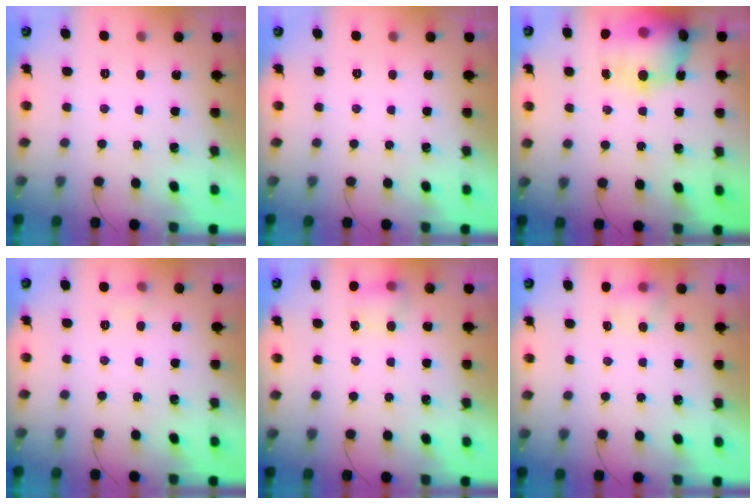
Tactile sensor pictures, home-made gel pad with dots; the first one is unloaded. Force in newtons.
{"total": 0.0}
{"total": 18.4, "press": 16.7, "slide": 7.8}
{"total": 4.2, "press": 4.1, "slide": 1.0}
{"total": 5.6, "press": 5.4, "slide": 1.5}
{"total": 4.1, "press": 4.0, "slide": 1.1}